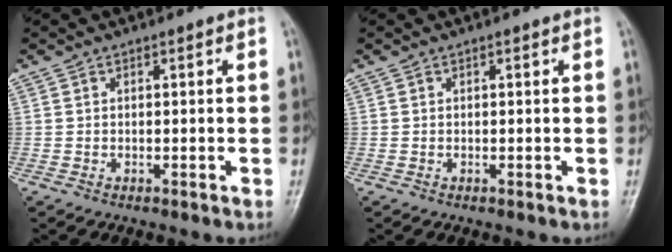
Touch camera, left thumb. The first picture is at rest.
{"total": 0.0}